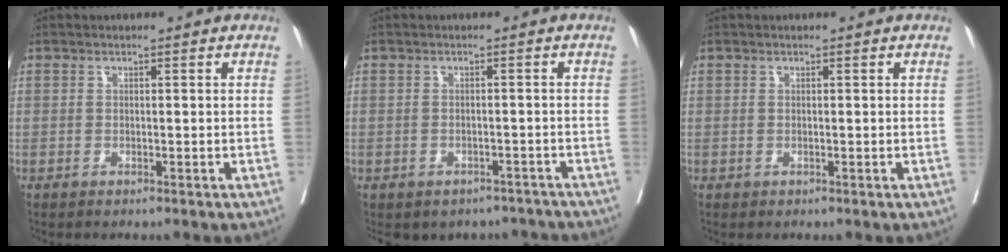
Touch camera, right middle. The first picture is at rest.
{"total": 7.3, "force": [-6.2, 3.8, 0.6], "torque": [0.007, 0.016, -0.067]}
{"total": 0.0}